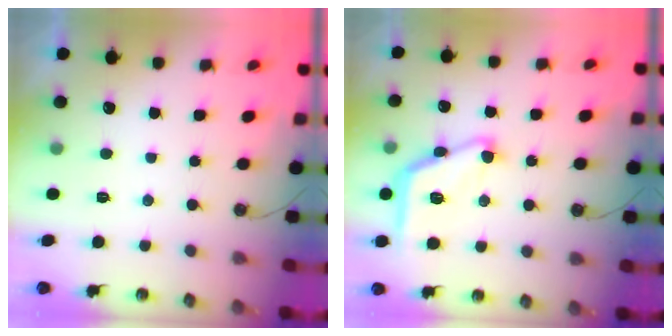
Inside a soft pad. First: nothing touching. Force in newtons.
{"total": 13.8, "press": 13.8, "slide": 0.4}